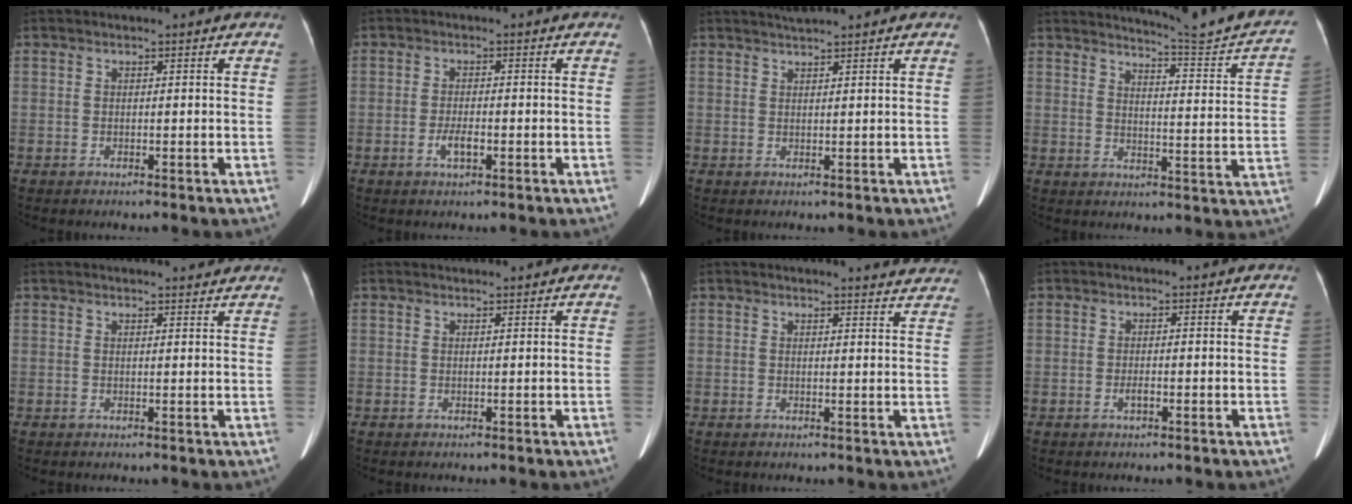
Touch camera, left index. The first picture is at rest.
{"total": 2.6, "force": [-1.1, 0.8, 2.3], "torque": [-0.049, -0.001, -0.018]}
{"total": 2.1, "force": [1.9, -0.5, 0.7], "torque": [-0.008, 0.013, 0.039]}
{"total": 14.3, "force": [13.6, -1.0, 4.2], "torque": [-0.056, -0.072, 0.160]}
{"total": 4.0, "force": [3.8, 0.5, 1.1], "torque": [-0.014, 0.009, 0.039]}
{"total": 0.9, "force": [0.9, -0.1, 0.0], "torque": [-0.007, 0.014, 0.019]}
{"total": 7.1, "force": [7.0, 0.6, 1.1], "torque": [0.002, -0.023, 0.051]}
{"total": 1.0, "force": [-0.5, 0.2, 0.9], "torque": [-0.020, -0.001, -0.006]}